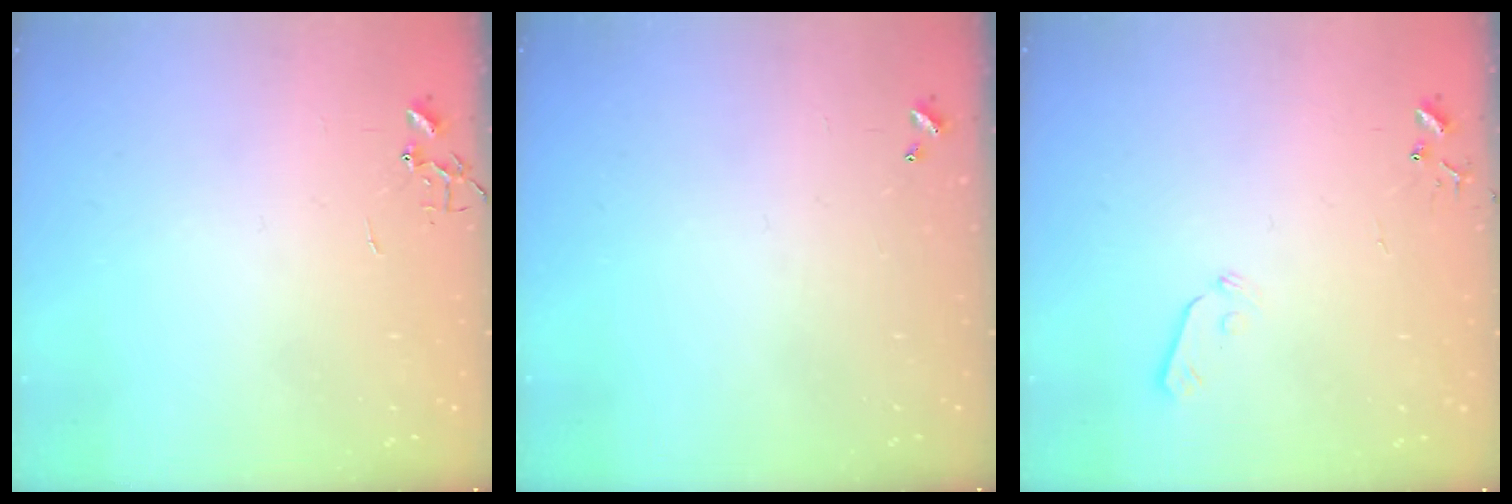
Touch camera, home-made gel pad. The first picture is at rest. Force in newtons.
{"total": 0.0}
{"total": 5.8, "press": 5.8, "slide": 0.5}